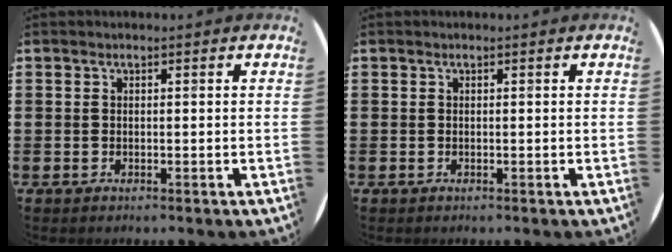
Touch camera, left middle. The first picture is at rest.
{"total": 0.0}